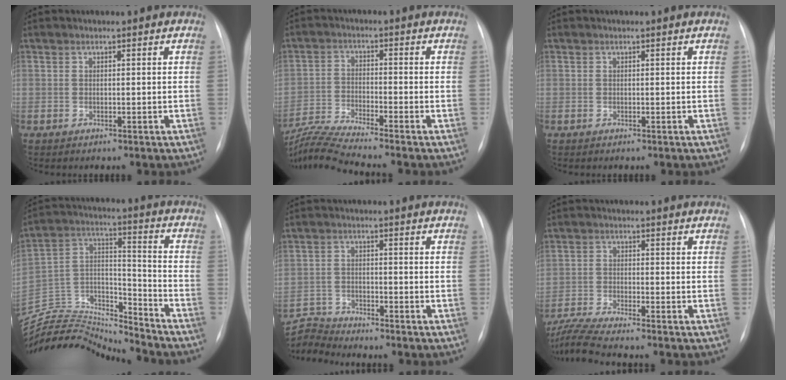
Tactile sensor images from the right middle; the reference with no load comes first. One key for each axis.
{"total": 8.8, "fx": -8.0, "fy": -2.1, "fz": 3.0, "tx": -0.062, "ty": -0.021, "tz": -0.150}
{"total": 0.0}
{"total": 19.3, "fx": -19.1, "fy": 0.5, "fz": 2.6, "tx": -0.041, "ty": 0.044, "tz": -0.327}
{"total": 5.7, "fx": -5.6, "fy": -0.6, "fz": -1.0, "tx": 0.010, "ty": 0.001, "tz": -0.105}
{"total": 7.7, "fx": -6.9, "fy": -1.3, "fz": 3.0, "tx": -0.062, "ty": -0.020, "tz": -0.126}